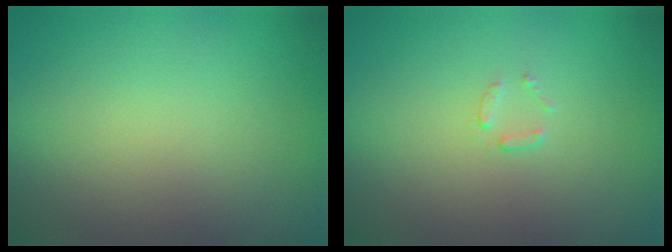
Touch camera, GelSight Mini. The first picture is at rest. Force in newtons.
{"total": 0.7, "press": 0.4, "slide": 0.6}